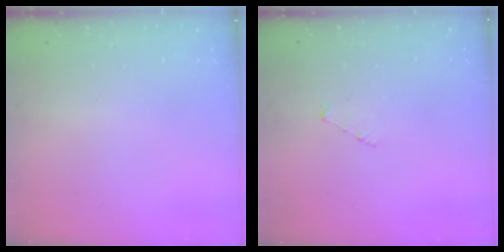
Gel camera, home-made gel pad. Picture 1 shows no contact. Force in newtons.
{"total": 3.1, "press": 3.0, "slide": 0.3}